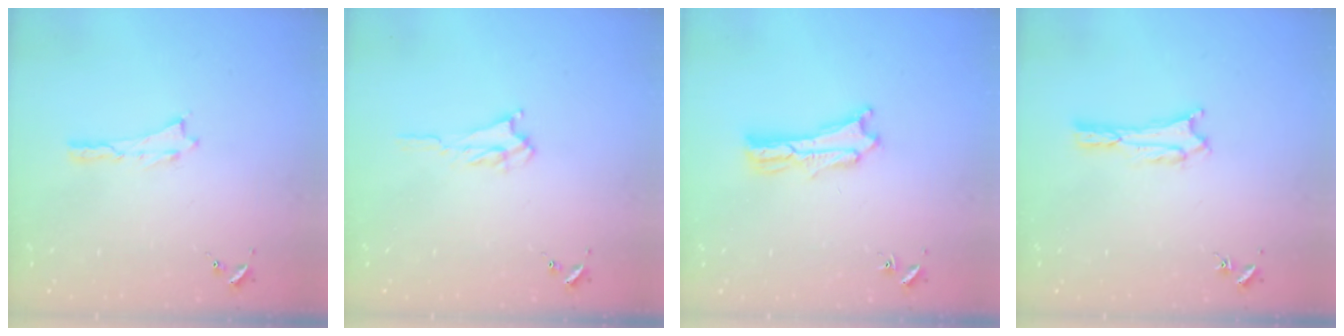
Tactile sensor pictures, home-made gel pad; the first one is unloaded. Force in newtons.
{"total": 2.5, "press": 2.5, "slide": 0.3}
{"total": 2.5, "press": 2.5, "slide": 0.1}
{"total": 1.7, "press": 1.7, "slide": 0.3}